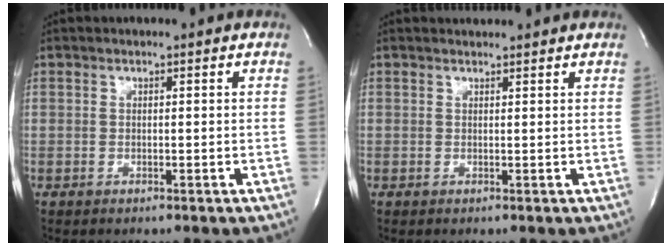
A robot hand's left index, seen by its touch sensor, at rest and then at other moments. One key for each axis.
{"total": 2.2, "fx": 2.2, "fy": 0.6, "fz": 0.0, "tx": -0.006, "ty": 0.013, "tz": 0.020}